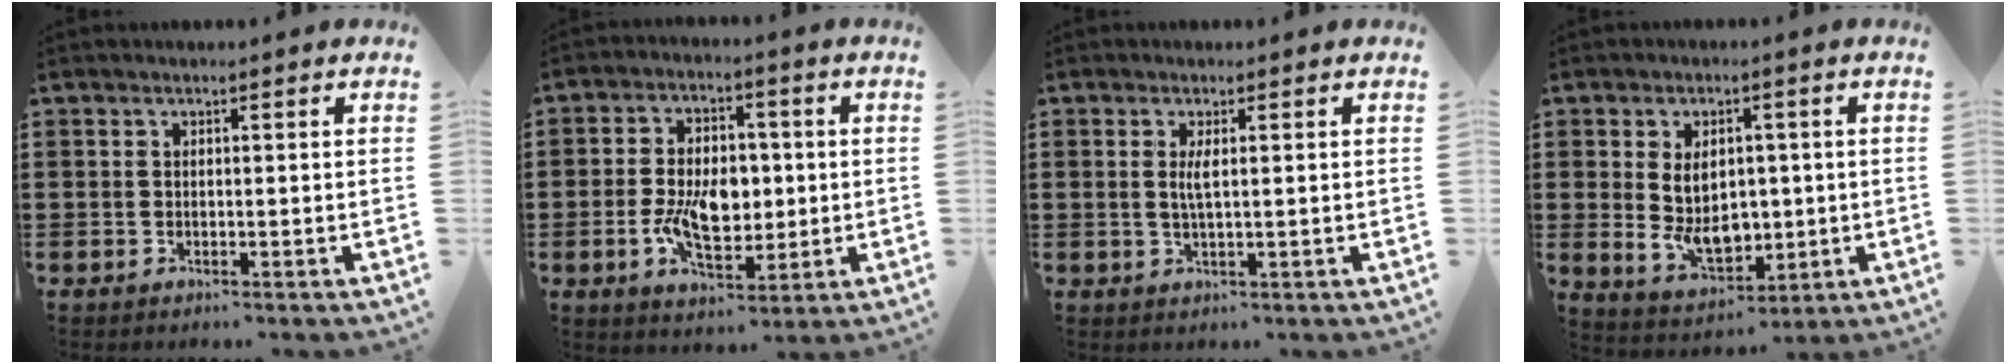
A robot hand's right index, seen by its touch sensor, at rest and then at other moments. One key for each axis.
{"total": 8.6, "fx": -0.8, "fy": 5.3, "fz": 6.7, "tx": -0.125, "ty": 0.003, "tz": -0.019}
{"total": 2.3, "fx": 0.4, "fy": 0.4, "fz": 2.2, "tx": -0.044, "ty": -0.001, "tz": 0.005}
{"total": 7.6, "fx": 0.1, "fy": 5.1, "fz": 5.6, "tx": -0.098, "ty": 0.003, "tz": -0.003}